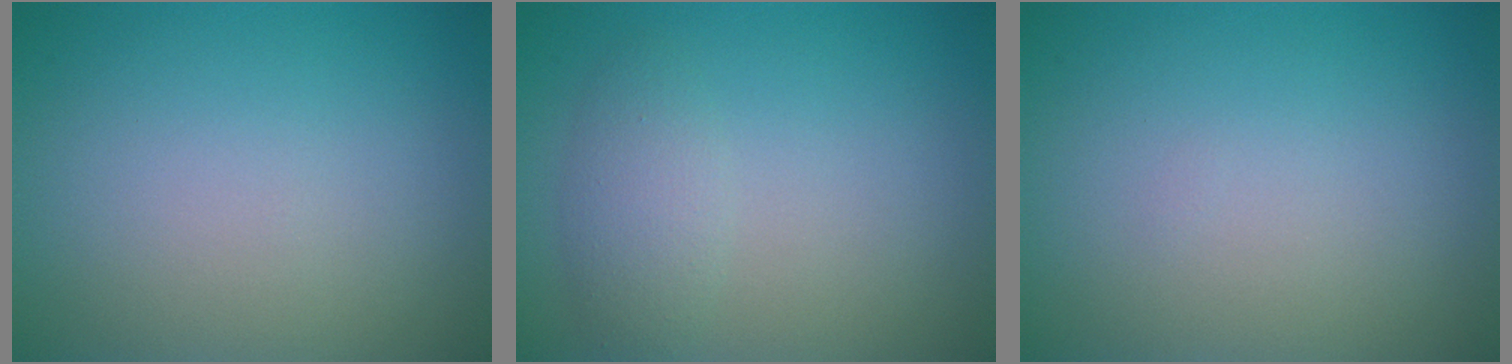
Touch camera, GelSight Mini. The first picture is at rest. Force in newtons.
{"total": 2.0, "press": 2.0, "slide": 0.1}
{"total": 0.0}